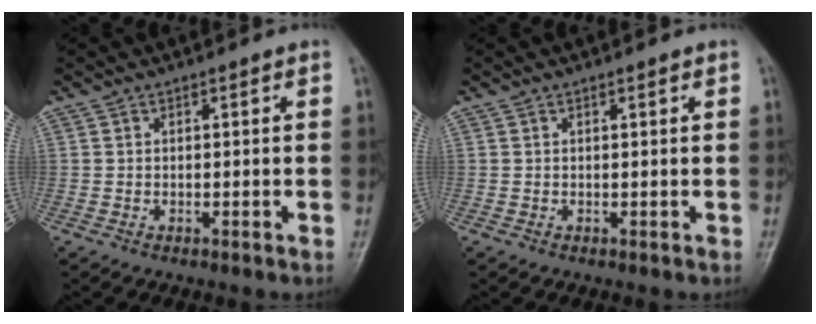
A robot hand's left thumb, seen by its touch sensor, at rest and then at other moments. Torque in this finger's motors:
{"motor_torque": [0.27, 0.02, -0.33, -0.18, -0.01]}